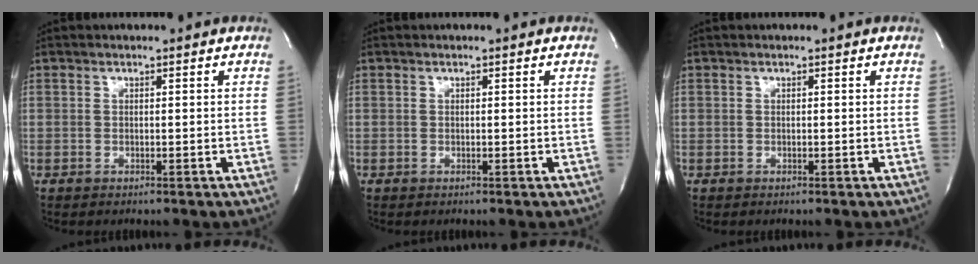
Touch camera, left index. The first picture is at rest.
{"total": 0.0}
{"total": 0.0}